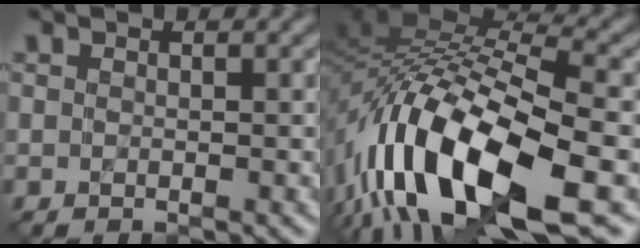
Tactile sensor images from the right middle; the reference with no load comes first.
{"total": 16.0, "force": [-6.1, 6.3, 13.4], "torque": [-0.265, 0.012, -0.109]}